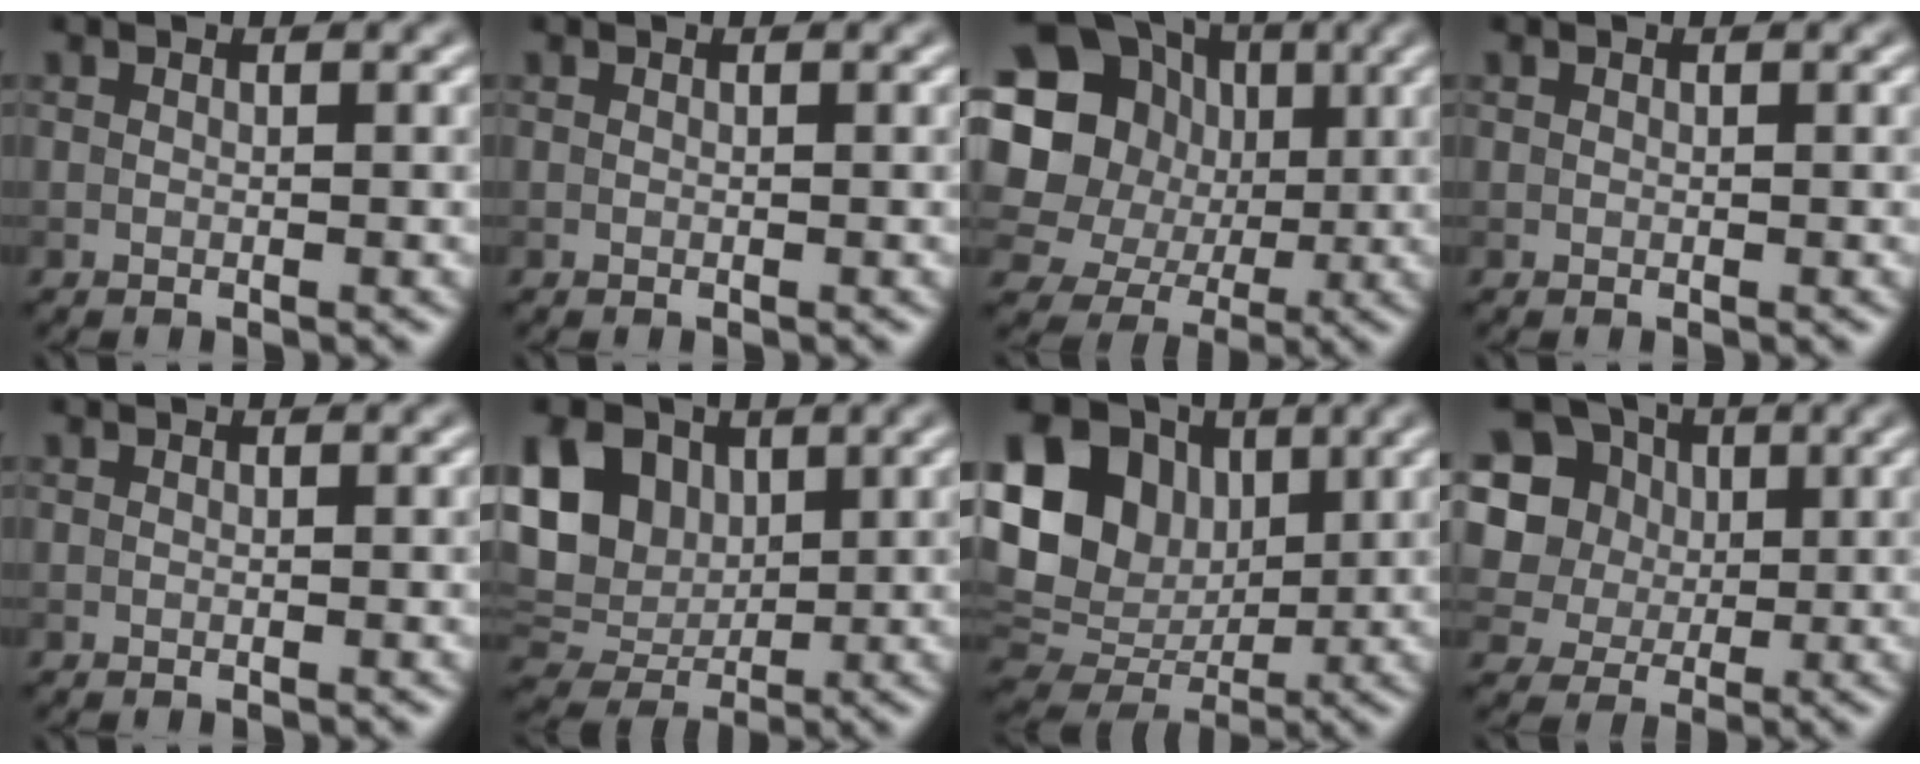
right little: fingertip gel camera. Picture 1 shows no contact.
{"total": 0.0}
{"total": 17.3, "force": [3.3, 15.4, 7.2], "torque": [-0.177, 0.032, 0.035]}
{"total": 0.0}
{"total": 0.0}
{"total": 10.6, "force": [3.1, 7.8, 6.4], "torque": [-0.134, 0.028, 0.042]}
{"total": 14.5, "force": [3.1, 11.5, 8.3], "torque": [-0.183, 0.019, 0.049]}
{"total": 11.8, "force": [4.5, 9.5, 5.3], "torque": [-0.140, 0.028, 0.080]}